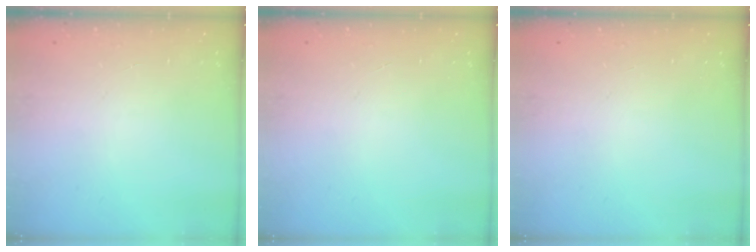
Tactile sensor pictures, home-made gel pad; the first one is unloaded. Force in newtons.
{"total": 0.0}
{"total": 0.0}